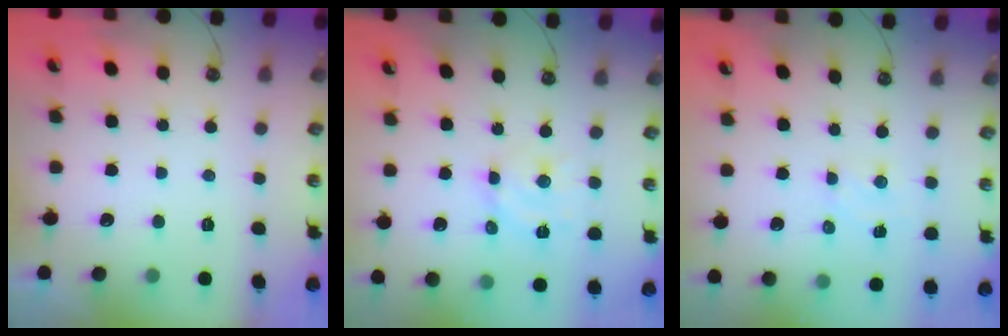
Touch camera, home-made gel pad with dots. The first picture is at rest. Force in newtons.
{"total": 8.8, "press": 8.8, "slide": 0.5}
{"total": 3.5, "press": 3.4, "slide": 0.5}